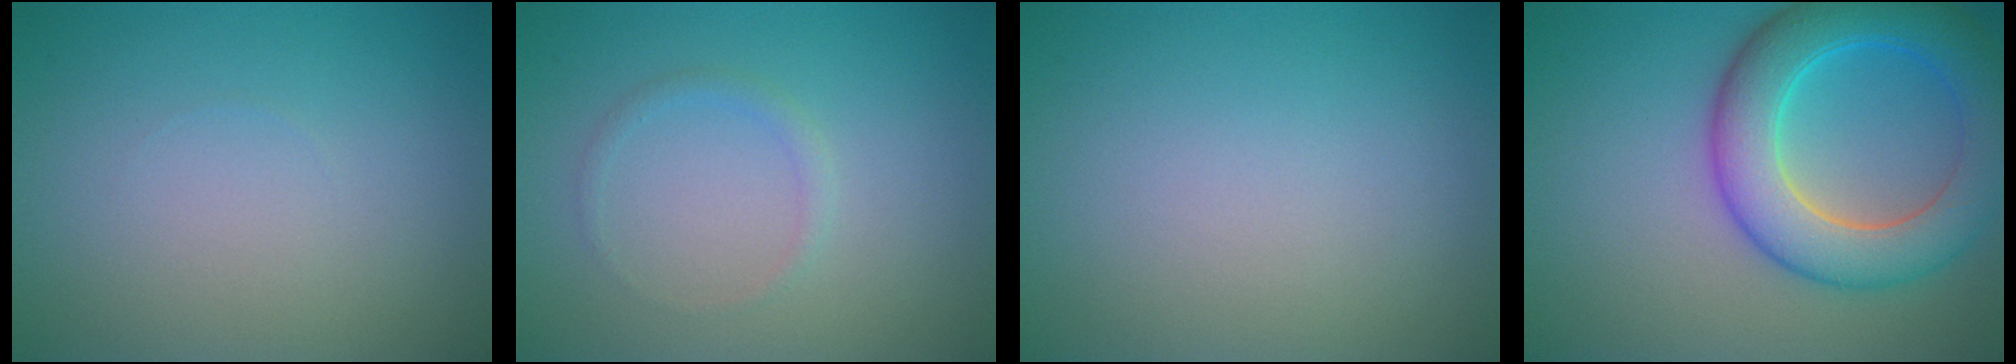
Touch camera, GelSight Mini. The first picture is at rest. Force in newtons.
{"total": 0.9, "press": 0.9, "slide": 0.1}
{"total": 0.0}
{"total": 8.1, "press": 8.1, "slide": 0.4}